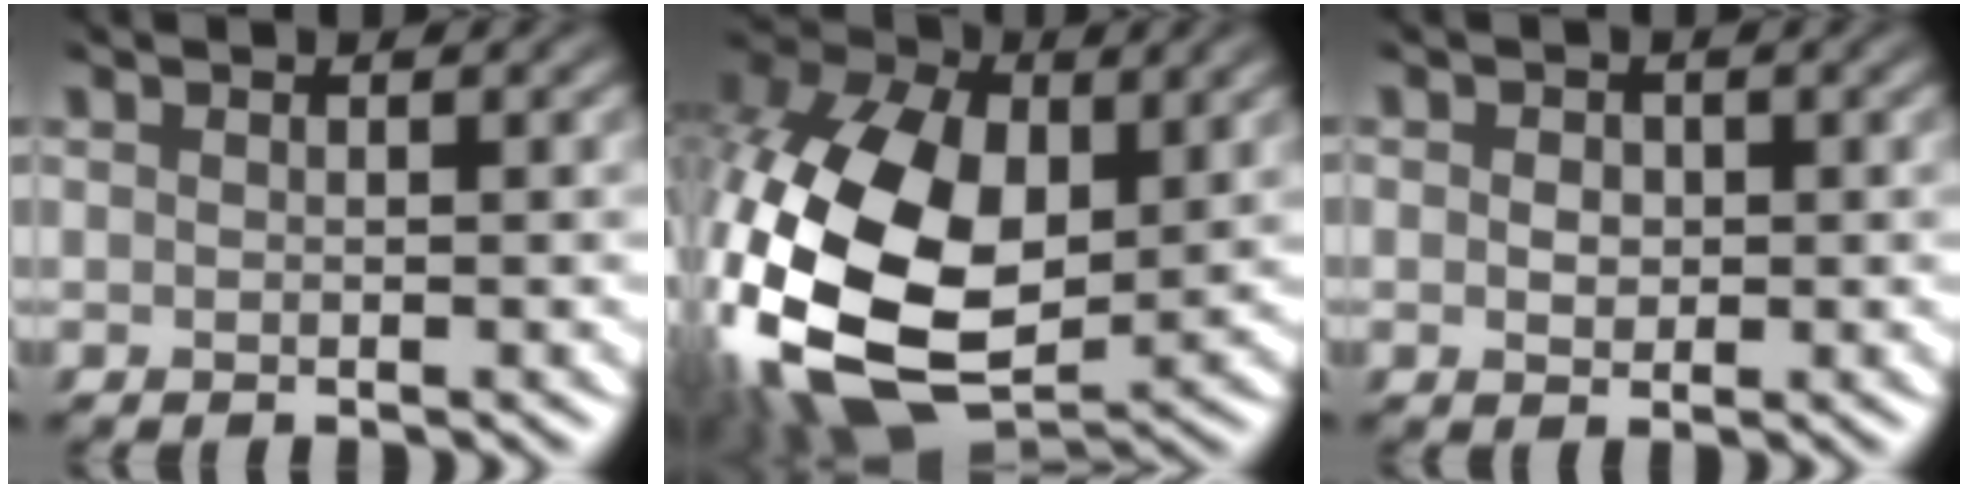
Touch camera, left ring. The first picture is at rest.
{"total": 16.2, "force": [-2.3, 10.7, 12.0], "torque": [-0.271, -0.032, -0.034]}
{"total": 1.1, "force": [-0.4, 1.0, 0.4], "torque": [-0.014, -0.006, 0.002]}